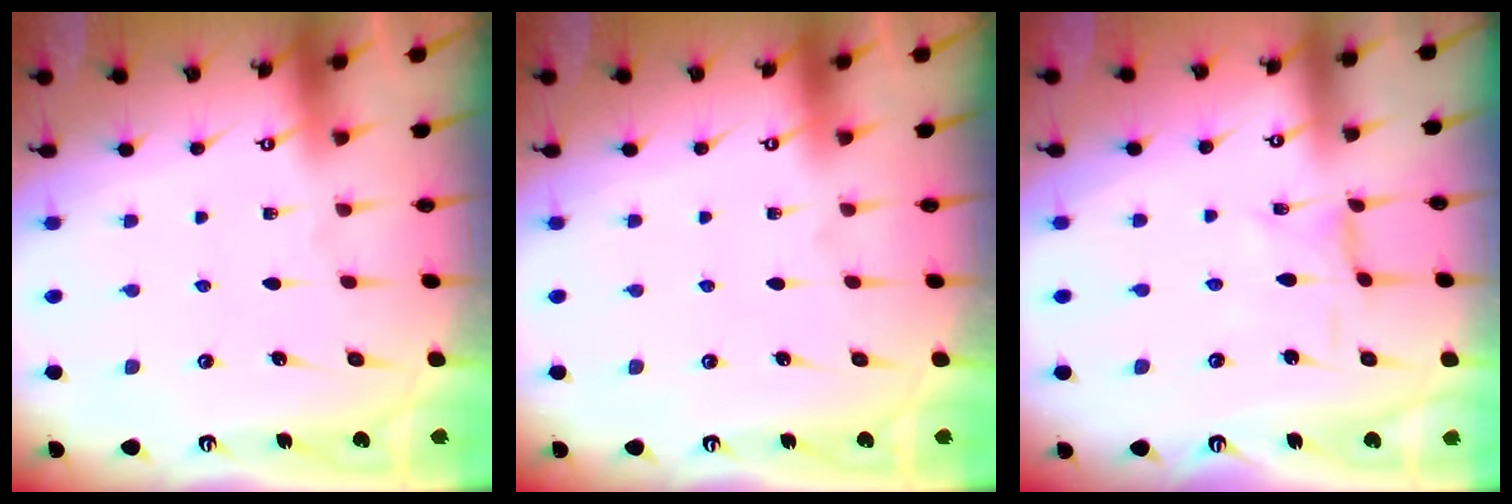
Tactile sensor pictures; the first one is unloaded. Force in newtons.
{"total": 0.0}
{"total": 0.6, "press": 0.5, "slide": 0.2}